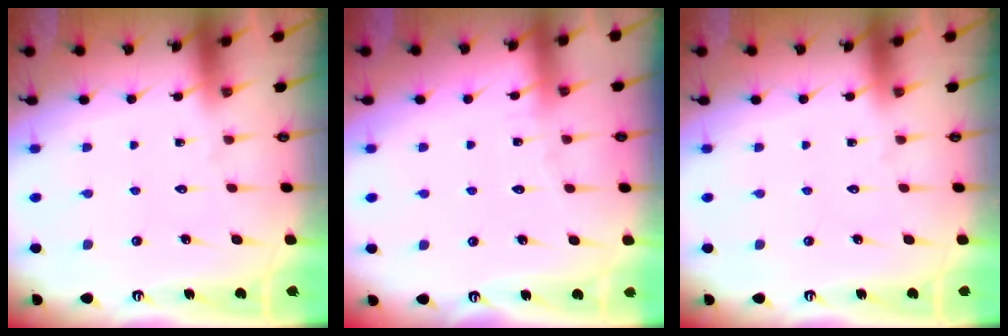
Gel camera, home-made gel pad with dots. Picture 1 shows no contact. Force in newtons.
{"total": 3.5, "press": 3.5, "slide": 0.3}
{"total": 0.0}